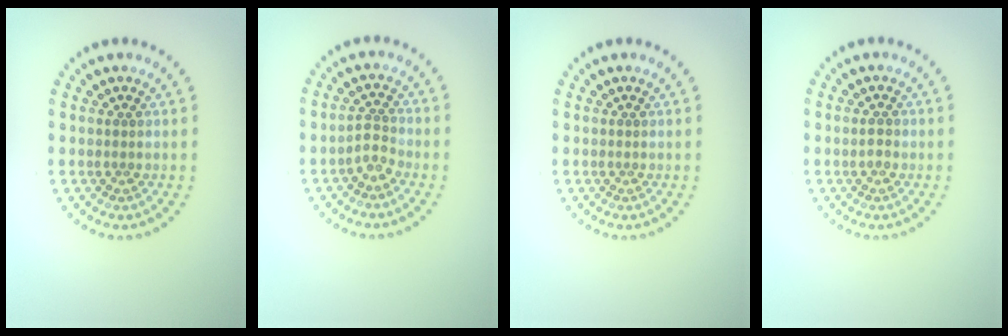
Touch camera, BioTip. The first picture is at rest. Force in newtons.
{"total": 1.7, "press": 1.3, "slide": 1.1}
{"total": 0.0}
{"total": 0.9, "press": 0.9, "slide": 0.0}